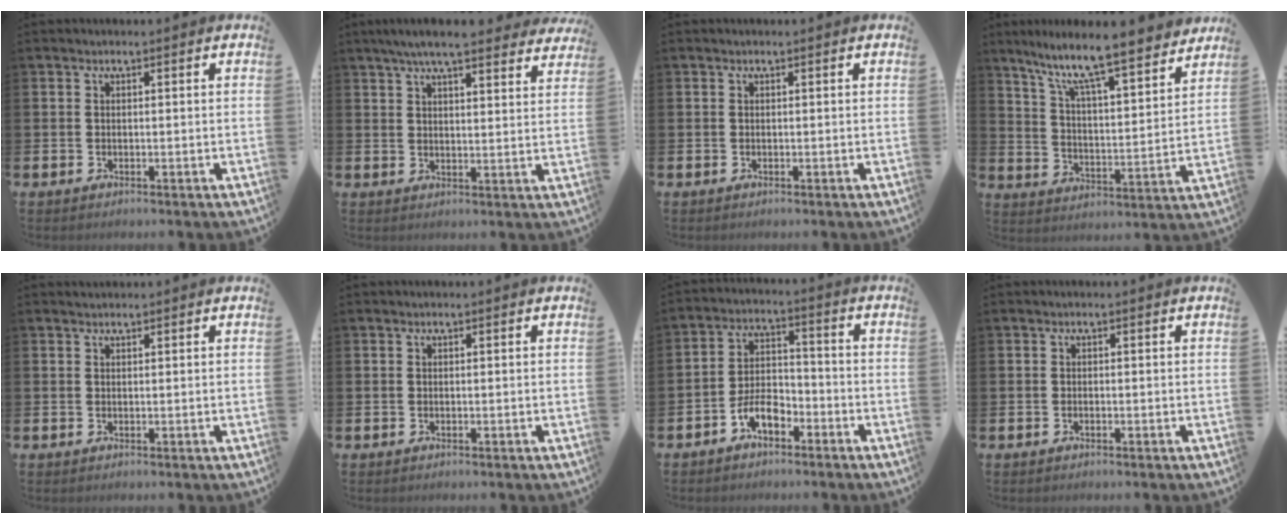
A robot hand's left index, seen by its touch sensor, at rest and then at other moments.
{"total": 6.5, "force": [5.9, 0.8, 2.7], "torque": [-0.058, -0.021, 0.103]}
{"total": 0.0}
{"total": 9.7, "force": [8.8, 0.6, 4.2], "torque": [-0.102, -0.072, 0.143]}
{"total": 1.1, "force": [1.1, 0.2, 0.4], "torque": [-0.004, 0.001, 0.018]}
{"total": 0.0}
{"total": 5.3, "force": [-3.3, 2.7, 3.2], "torque": [-0.059, 0.014, -0.064]}
{"total": 0.0}